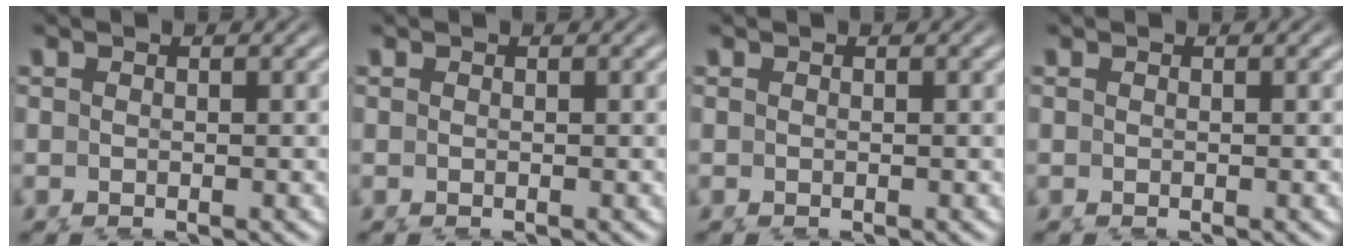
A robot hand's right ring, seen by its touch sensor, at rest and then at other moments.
{"total": 0.0}
{"total": 0.0}
{"total": 0.0}